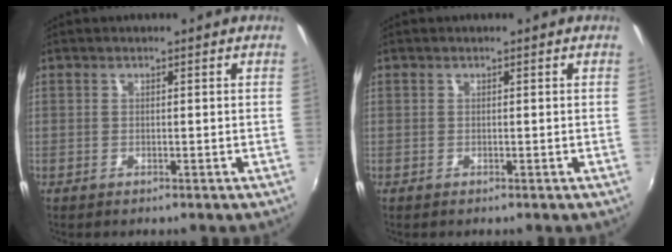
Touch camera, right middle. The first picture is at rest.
{"total": 0.0}